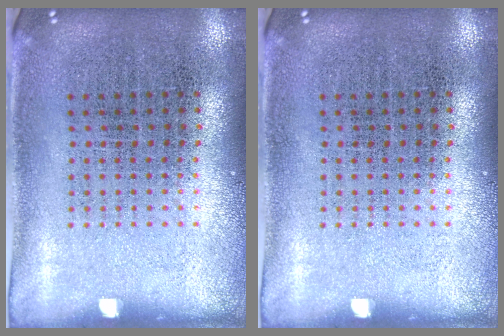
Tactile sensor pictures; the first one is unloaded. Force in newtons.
{"total": 0.0}